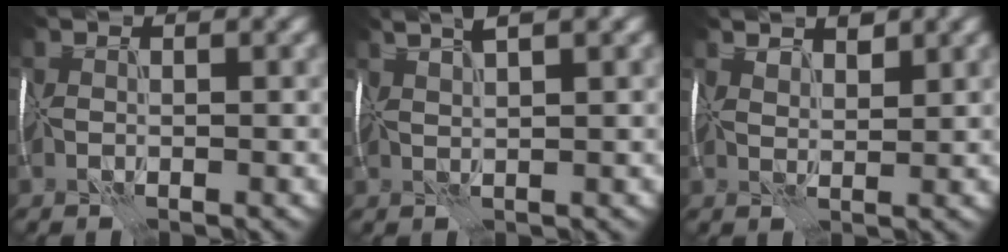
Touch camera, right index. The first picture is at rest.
{"total": 3.5, "force": [2.5, 0.4, 2.4], "torque": [-0.034, 0.022, 0.037]}
{"total": 2.7, "force": [2.5, 0.8, 0.8], "torque": [-0.016, 0.007, 0.046]}